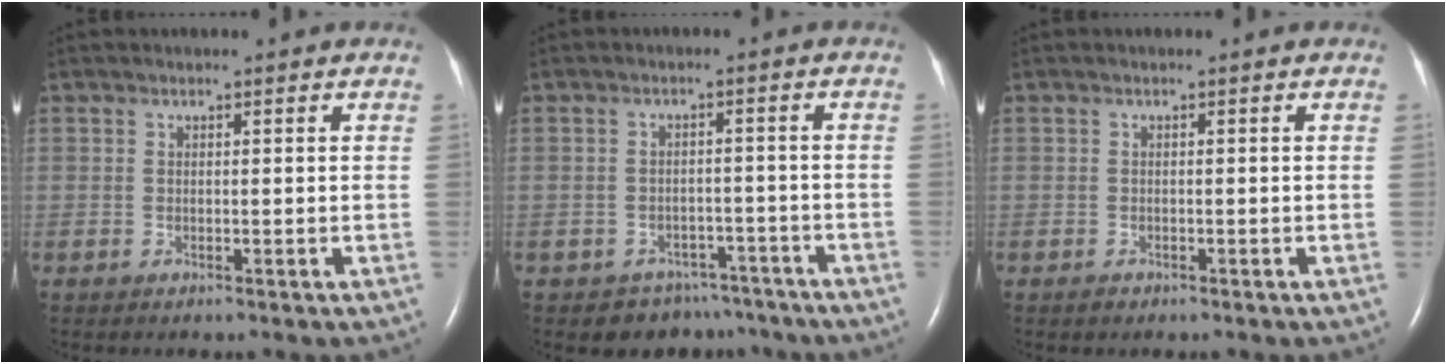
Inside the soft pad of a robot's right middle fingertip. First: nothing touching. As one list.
[{"total": 6.7, "force": [-5.4, 4.0, -0.2], "torque": [0.010, 0.025, -0.062]}, {"total": 0.6, "force": [-0.4, 0.4, 0.0], "torque": [-0.006, 0.000, -0.006]}]